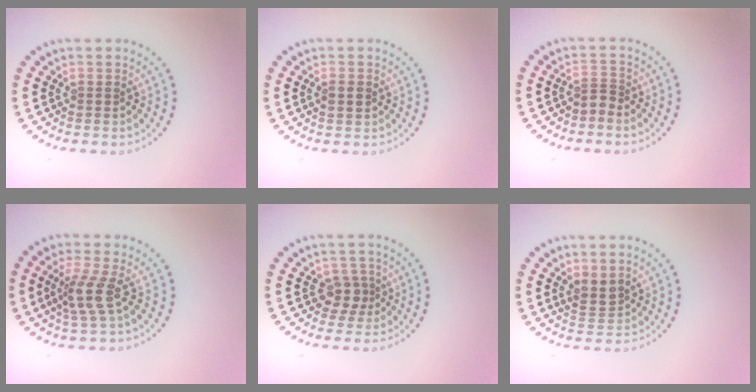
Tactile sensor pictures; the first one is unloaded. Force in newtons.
{"total": 1.2, "press": 1.2, "slide": 0.2}
{"total": 1.2, "press": 0.8, "slide": 0.9}
{"total": 3.0, "press": 2.2, "slide": 1.9}
{"total": 2.0, "press": 1.6, "slide": 1.1}
{"total": 1.7, "press": 1.5, "slide": 0.9}